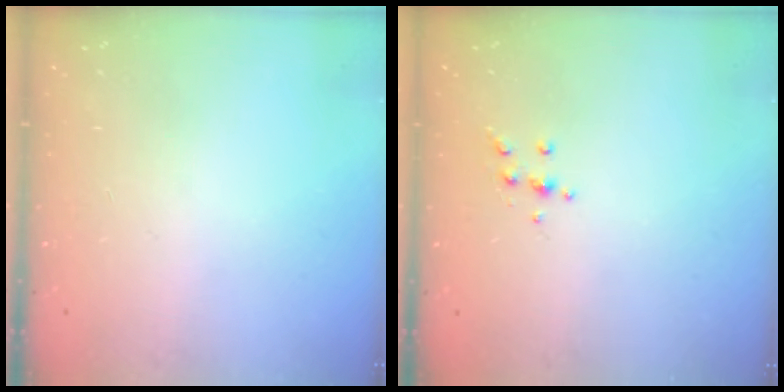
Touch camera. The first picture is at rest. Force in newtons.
{"total": 4.0, "press": 3.8, "slide": 1.0}